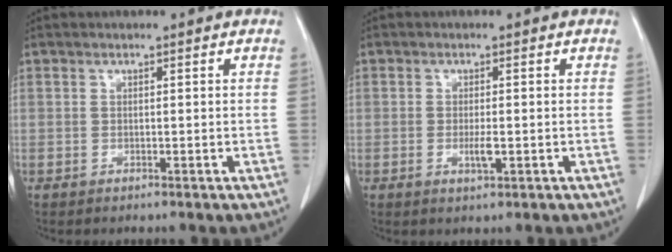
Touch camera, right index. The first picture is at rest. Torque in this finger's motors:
{"motor_torque": [0.70, -0.06, 0.20, 0.10]}